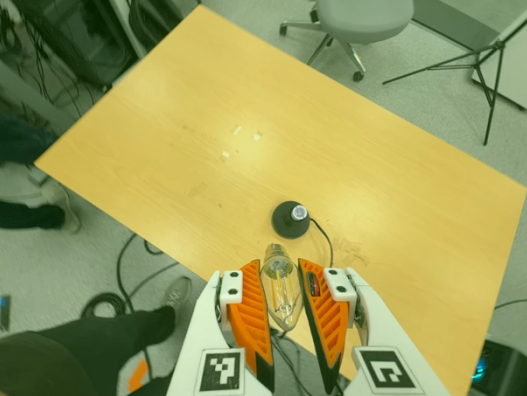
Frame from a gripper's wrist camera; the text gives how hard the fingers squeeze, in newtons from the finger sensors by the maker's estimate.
{"total": 14.3, "left": 15.7, "right": 13.0}